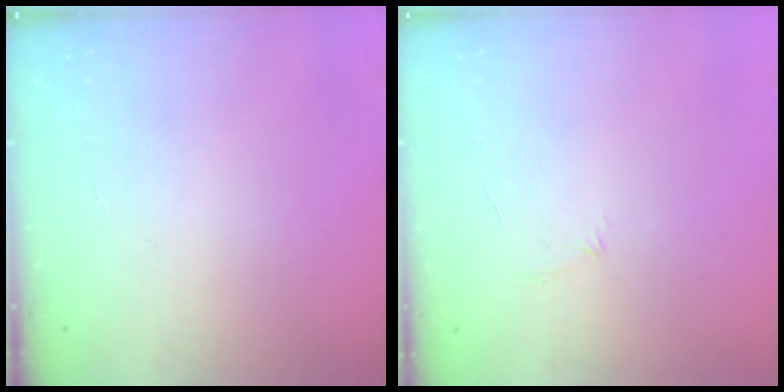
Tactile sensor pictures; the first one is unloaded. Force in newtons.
{"total": 3.9, "press": 3.8, "slide": 1.0}